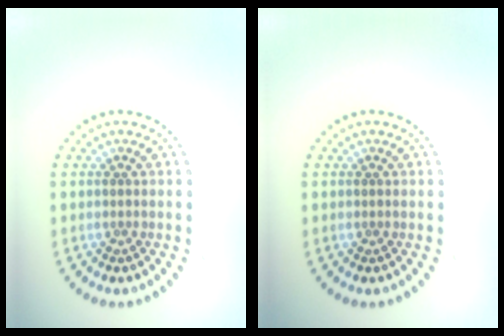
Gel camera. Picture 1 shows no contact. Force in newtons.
{"total": 0.0}